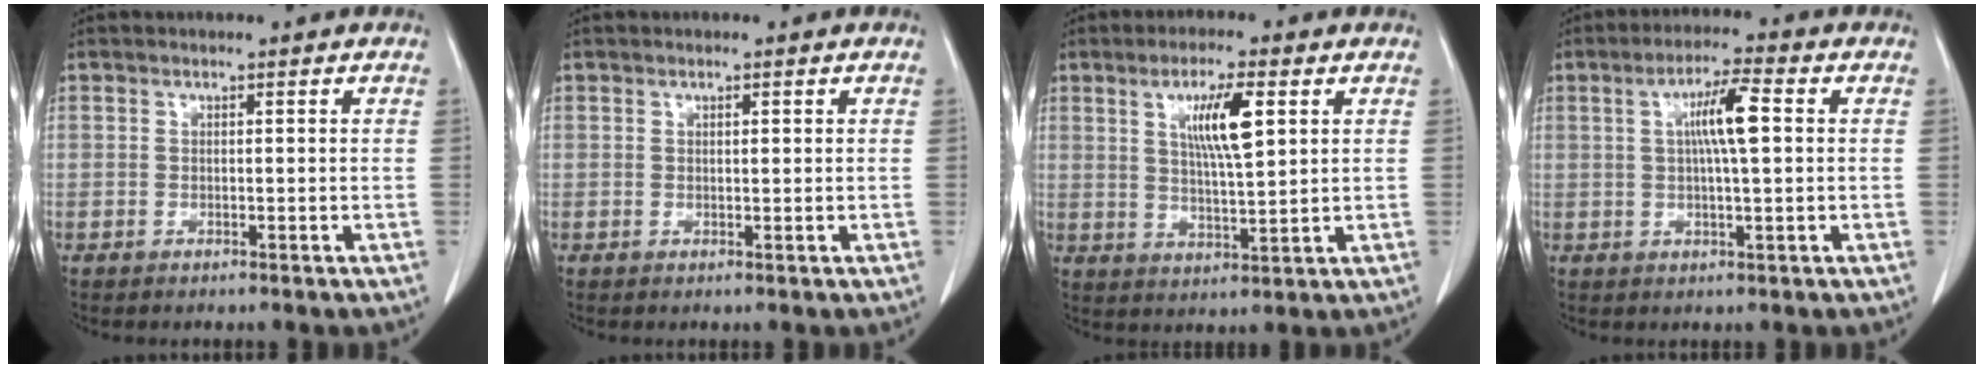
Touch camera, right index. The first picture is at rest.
{"total": 0.7, "force": [0.3, 0.2, 0.6], "torque": [-0.014, -0.002, 0.005]}
{"total": 7.9, "force": [2.8, 1.0, 7.3], "torque": [-0.132, -0.002, 0.050]}
{"total": 6.8, "force": [1.2, 0.5, 6.6], "torque": [-0.120, 0.008, 0.018]}